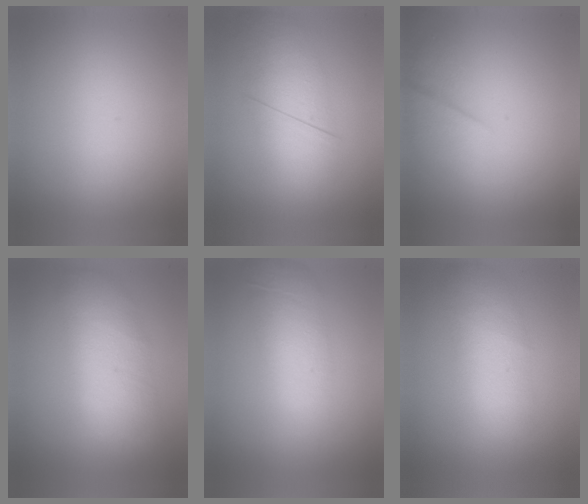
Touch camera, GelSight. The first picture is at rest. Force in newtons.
{"total": 2.8}
{"total": 2.5}
{"total": 3.5}
{"total": 2.0}
{"total": 2.3}